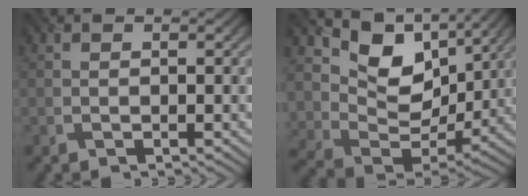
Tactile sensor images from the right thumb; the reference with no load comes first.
{"total": 10.7, "force": [5.4, 7.8, 5.0], "torque": [-0.104, -0.018, 0.104]}